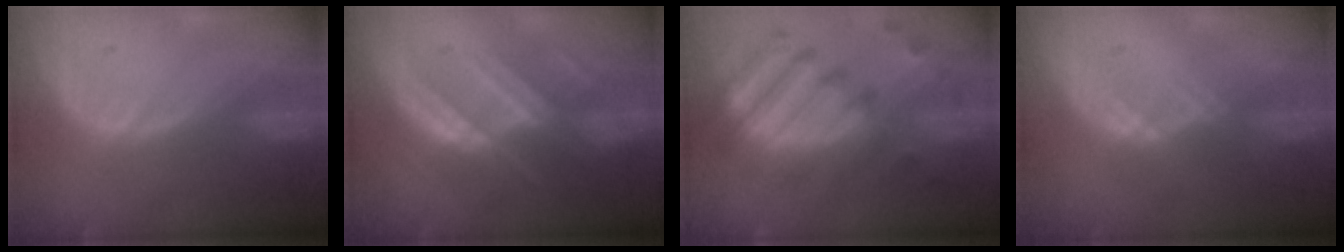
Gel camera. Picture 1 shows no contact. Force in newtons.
{"total": 7.7, "press": 7.2, "slide": 2.8}
{"total": 11.9, "press": 10.4, "slide": 5.8}
{"total": 1.5, "press": 1.3, "slide": 0.8}